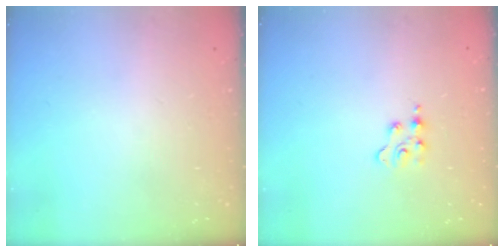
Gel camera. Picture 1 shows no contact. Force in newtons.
{"total": 2.6, "press": 2.5, "slide": 0.4}